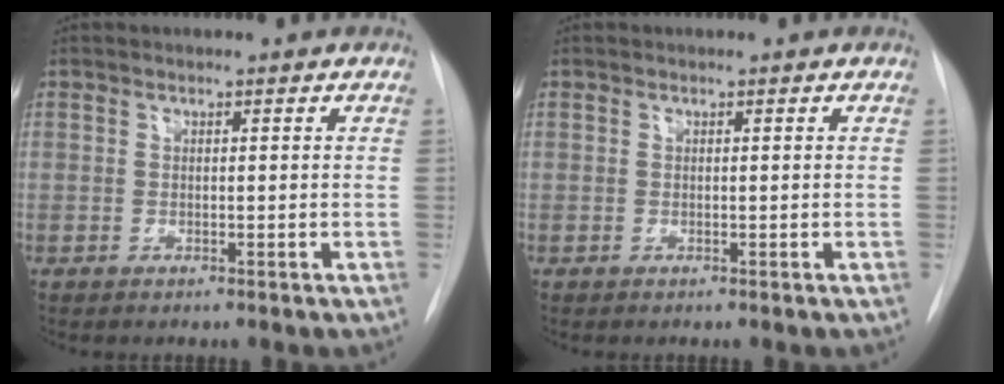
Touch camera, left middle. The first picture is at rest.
{"total": 0.0}